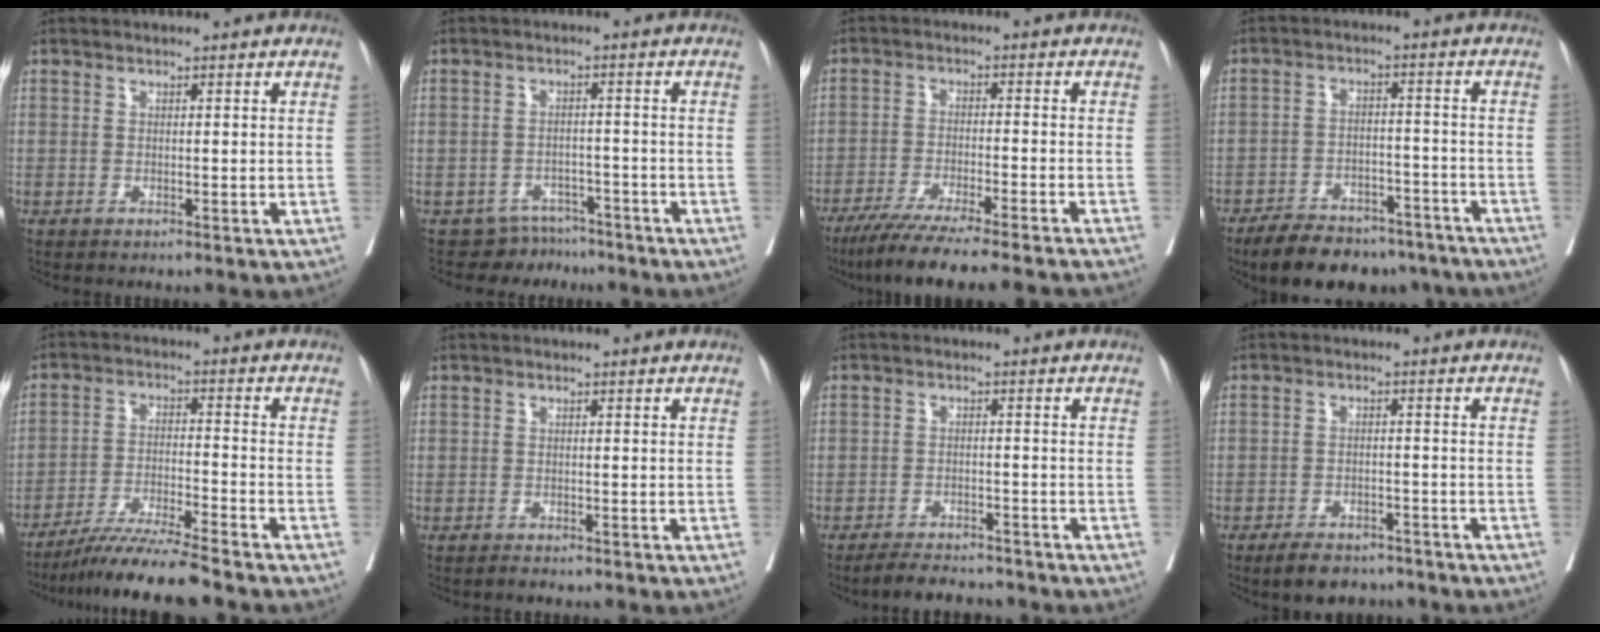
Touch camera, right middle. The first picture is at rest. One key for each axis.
{"total": 4.9, "fx": -4.2, "fy": 2.3, "fz": -1.1, "tx": 0.023, "ty": 0.025, "tz": -0.062}
{"total": 14.9, "fx": -12.9, "fy": -0.5, "fz": 7.5, "tx": -0.103, "ty": -0.040, "tz": -0.199}
{"total": 13.9, "fx": -11.4, "fy": 5.9, "fz": 5.4, "tx": -0.072, "ty": 0.012, "tz": -0.160}
{"total": 9.2, "fx": -7.9, "fy": -1.4, "fz": 4.4, "tx": -0.076, "ty": -0.027, "tz": -0.144}
{"total": 0.6, "fx": -0.6, "fy": 0.1, "fz": 0.1, "tx": -0.006, "ty": -0.003, "tz": -0.011}
{"total": 4.7, "fx": -4.2, "fy": 1.7, "fz": 1.0, "tx": -0.021, "ty": -0.006, "tz": -0.069}
{"total": 5.9, "fx": -4.8, "fy": 2.5, "fz": 2.2, "tx": -0.040, "ty": -0.002, "tz": -0.073}